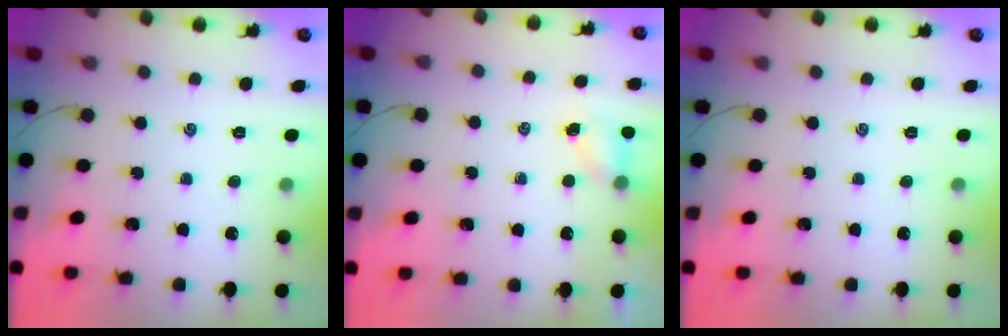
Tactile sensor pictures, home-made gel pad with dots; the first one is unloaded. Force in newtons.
{"total": 3.5, "press": 3.3, "slide": 1.0}
{"total": 0.0}